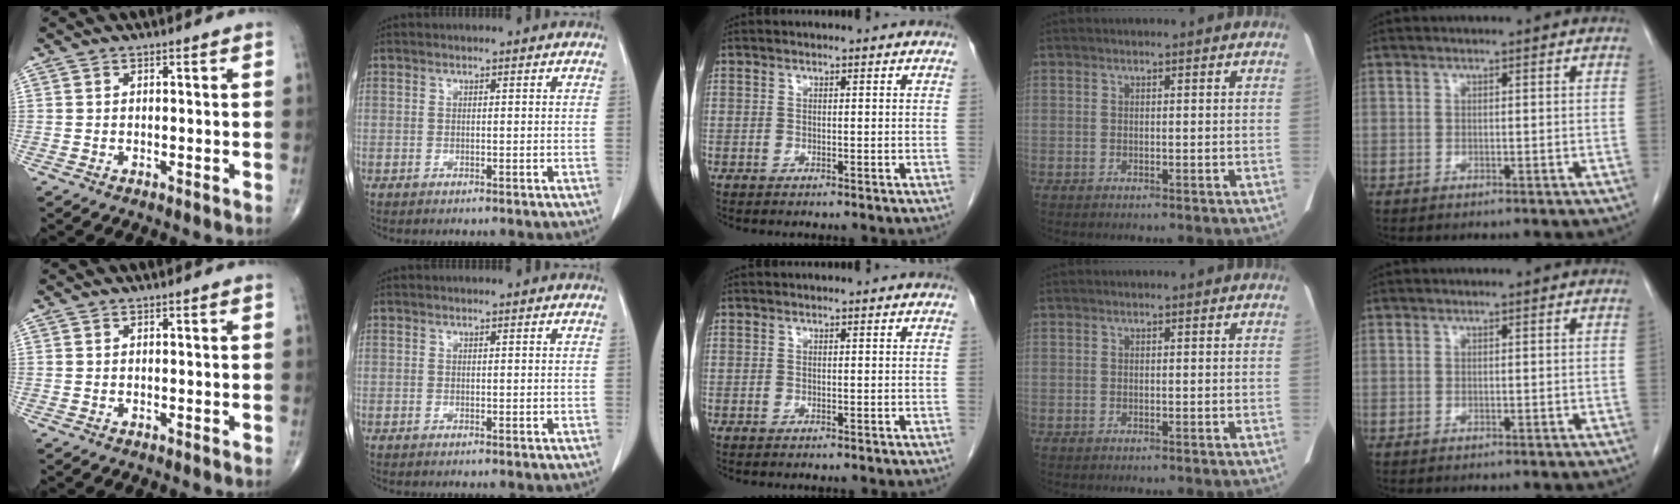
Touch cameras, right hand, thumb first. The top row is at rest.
{}